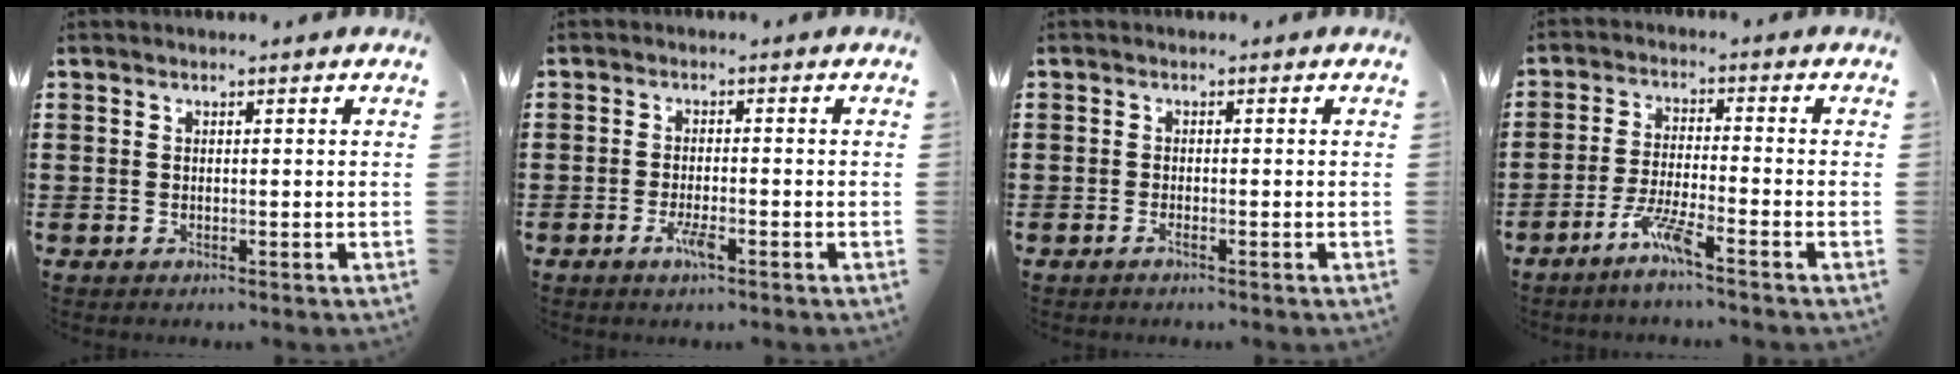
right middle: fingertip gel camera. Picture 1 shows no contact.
{"total": 3.1, "force": [-1.6, 0.6, 2.6], "torque": [-0.059, -0.006, -0.031]}
{"total": 0.9, "force": [-0.6, -0.1, 0.7], "torque": [-0.014, -0.006, -0.009]}
{"total": 5.7, "force": [-4.1, 0.2, 4.0], "torque": [-0.086, -0.010, -0.075]}